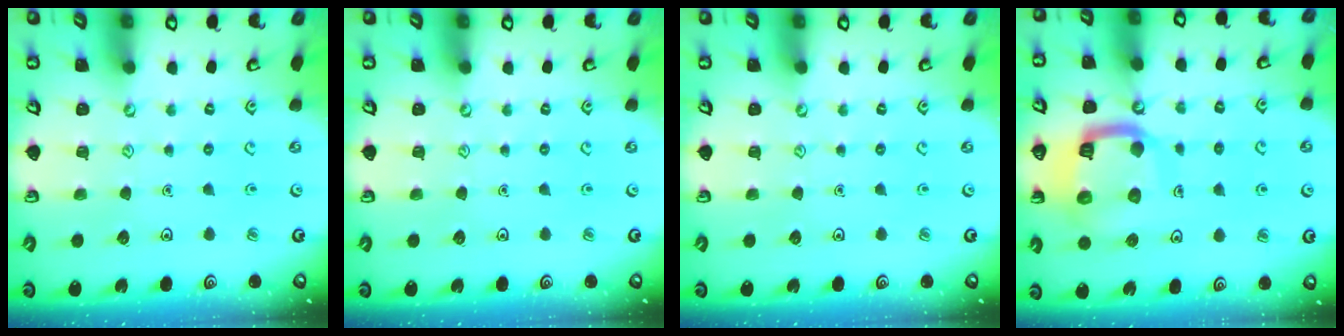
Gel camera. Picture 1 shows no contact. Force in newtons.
{"total": 0.0}
{"total": 0.0}
{"total": 13.8, "press": 13.7, "slide": 1.4}